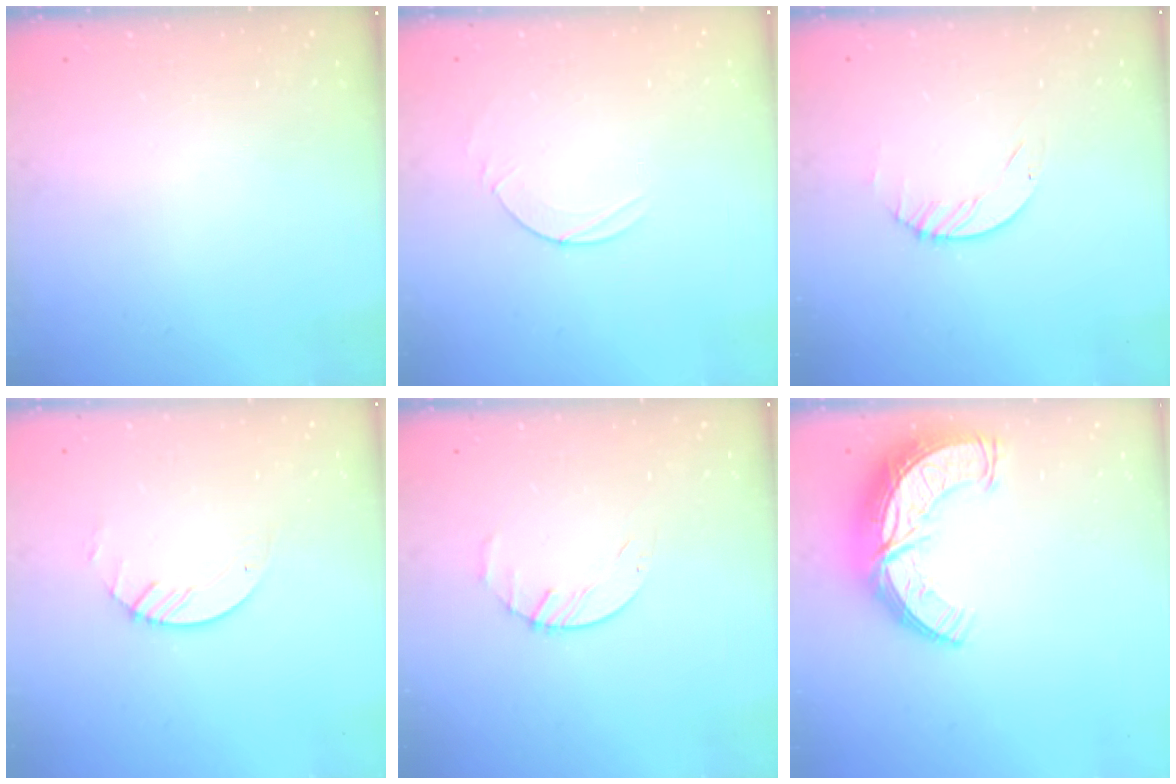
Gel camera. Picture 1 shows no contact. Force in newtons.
{"total": 4.9, "press": 4.9, "slide": 0.4}
{"total": 1.2, "press": 1.2, "slide": 0.2}
{"total": 3.9, "press": 3.9, "slide": 0.4}
{"total": 2.7, "press": 2.6, "slide": 0.3}
{"total": 13.4, "press": 13.4, "slide": 1.0}